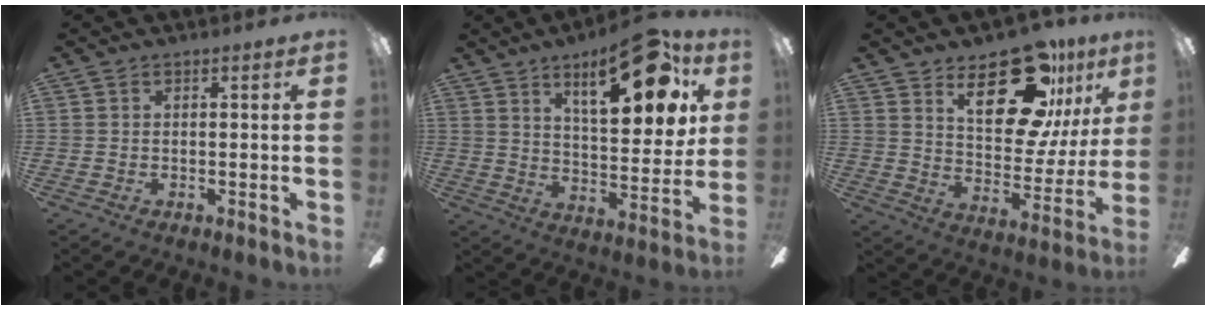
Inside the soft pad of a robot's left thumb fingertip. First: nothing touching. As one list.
[{"total": 21.7, "force": [11.5, 8.2, 16.4], "torque": [-0.230, -0.052, 0.177]}, {"total": 23.3, "force": [14.1, 10.5, 15.4], "torque": [-0.213, -0.081, 0.234]}]